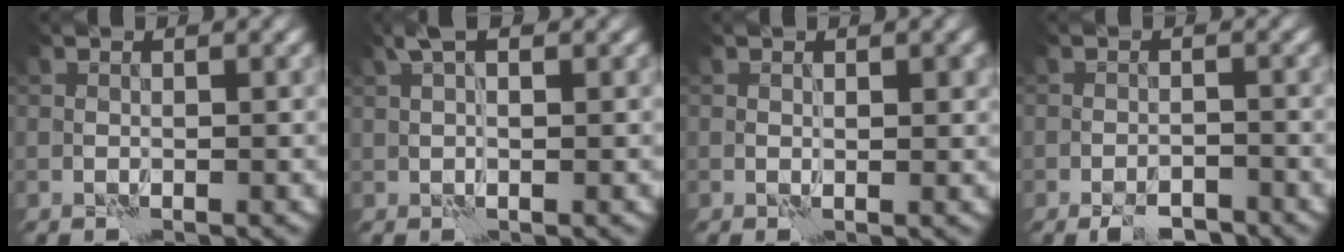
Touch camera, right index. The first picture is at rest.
{"total": 1.8, "force": [1.2, 0.3, 1.4], "torque": [-0.025, 0.004, 0.019]}
{"total": 1.3, "force": [0.5, 0.7, 1.0], "torque": [-0.008, -0.005, 0.009]}
{"total": 3.0, "force": [-2.5, 0.9, 1.5], "torque": [-0.017, -0.002, -0.042]}